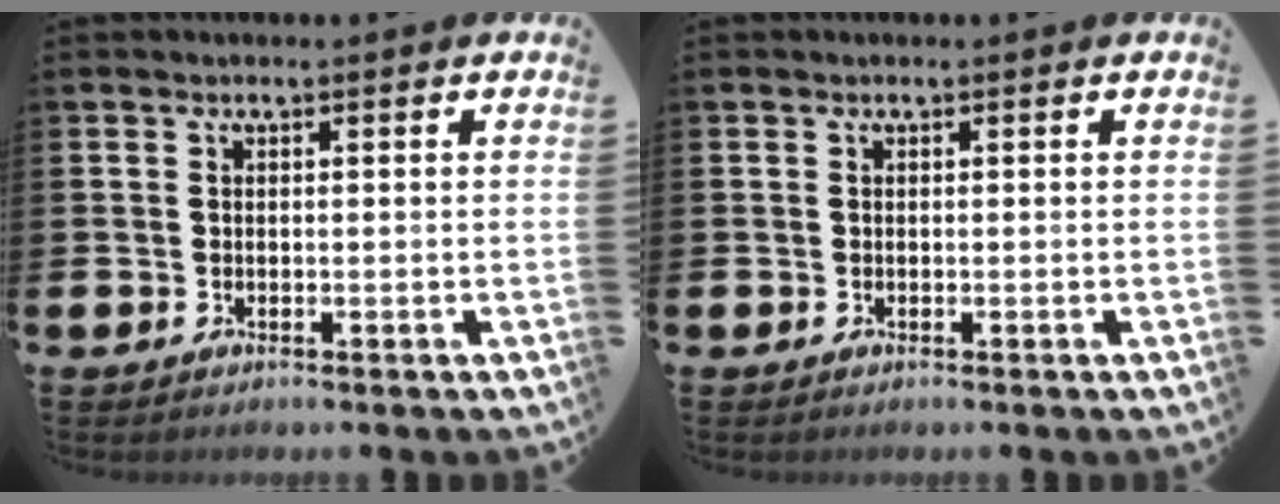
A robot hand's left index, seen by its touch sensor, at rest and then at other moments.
{"total": 0.0}